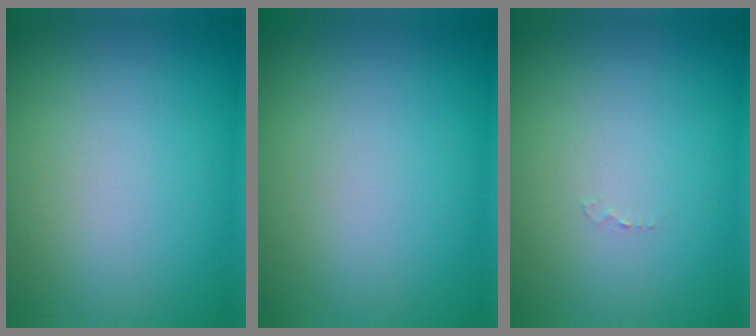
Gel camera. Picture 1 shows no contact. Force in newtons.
{"total": 0.0}
{"total": 0.5, "press": 0.5, "slide": 0.1}